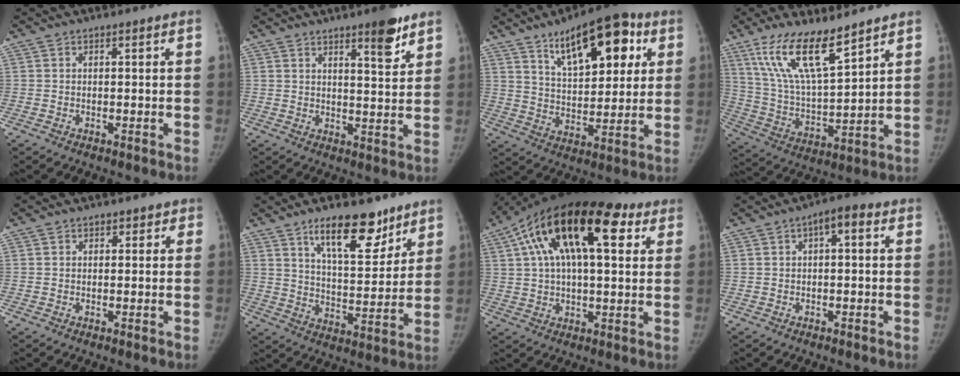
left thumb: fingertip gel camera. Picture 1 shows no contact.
{"total": 6.7, "force": [4.5, 1.2, 4.8], "torque": [-0.057, -0.031, 0.063]}
{"total": 17.3, "force": [8.3, 7.7, 13.2], "torque": [-0.153, -0.022, 0.130]}
{"total": 14.4, "force": [9.7, 3.5, 10.0], "torque": [-0.179, -0.053, 0.201]}
{"total": 1.0, "force": [0.3, 0.9, 0.2], "torque": [0.012, 0.002, -0.002]}
{"total": 13.9, "force": [9.2, 5.4, 8.9], "torque": [-0.101, -0.059, 0.152]}
{"total": 22.8, "force": [8.4, 10.1, 18.7], "torque": [-0.316, 0.031, 0.132]}
{"total": 3.5, "force": [0.5, 1.5, 3.2], "torque": [-0.038, 0.019, -0.003]}